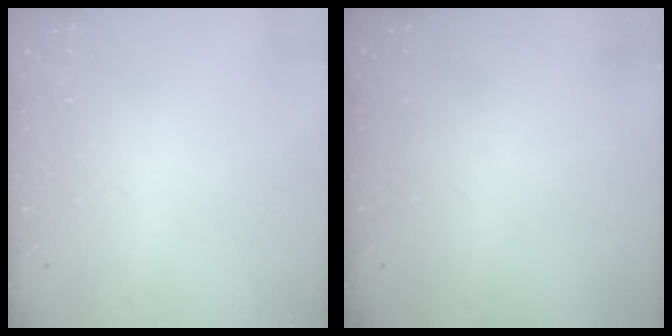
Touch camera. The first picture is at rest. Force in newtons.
{"total": 0.0}